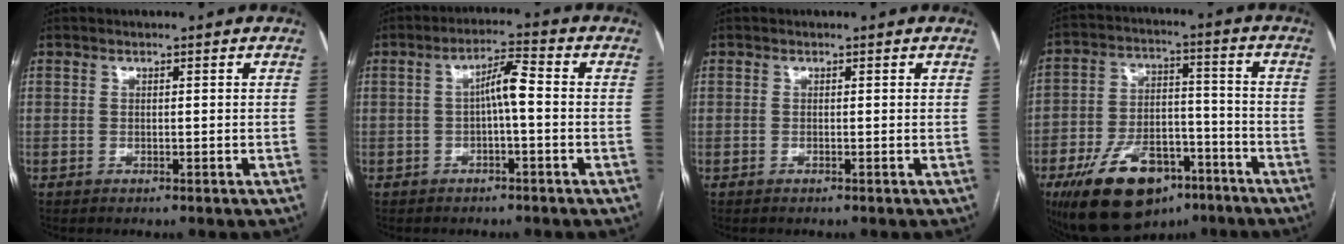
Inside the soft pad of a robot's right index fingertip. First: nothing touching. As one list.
[{"total": 4.8, "force": [-0.2, 0.7, 4.8], "torque": [-0.078, 0.018, -0.005]}, {"total": 0.0}, {"total": 17.4, "force": [-10.7, 9.1, 10.3], "torque": [-0.172, 0.021, -0.169]}]